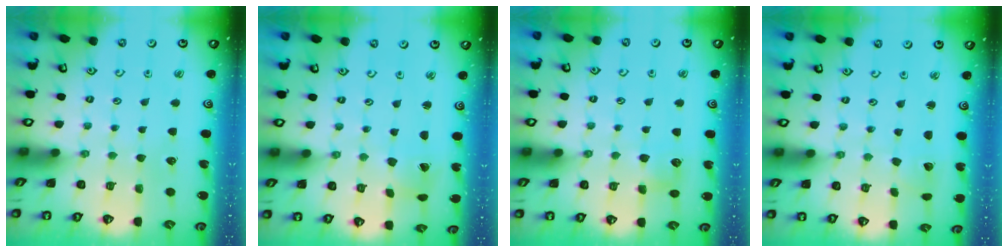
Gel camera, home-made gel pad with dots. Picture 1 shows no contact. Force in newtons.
{"total": 2.0, "press": 2.0, "slide": 0.3}
{"total": 5.5, "press": 5.5, "slide": 0.6}
{"total": 1.3, "press": 1.3, "slide": 0.0}